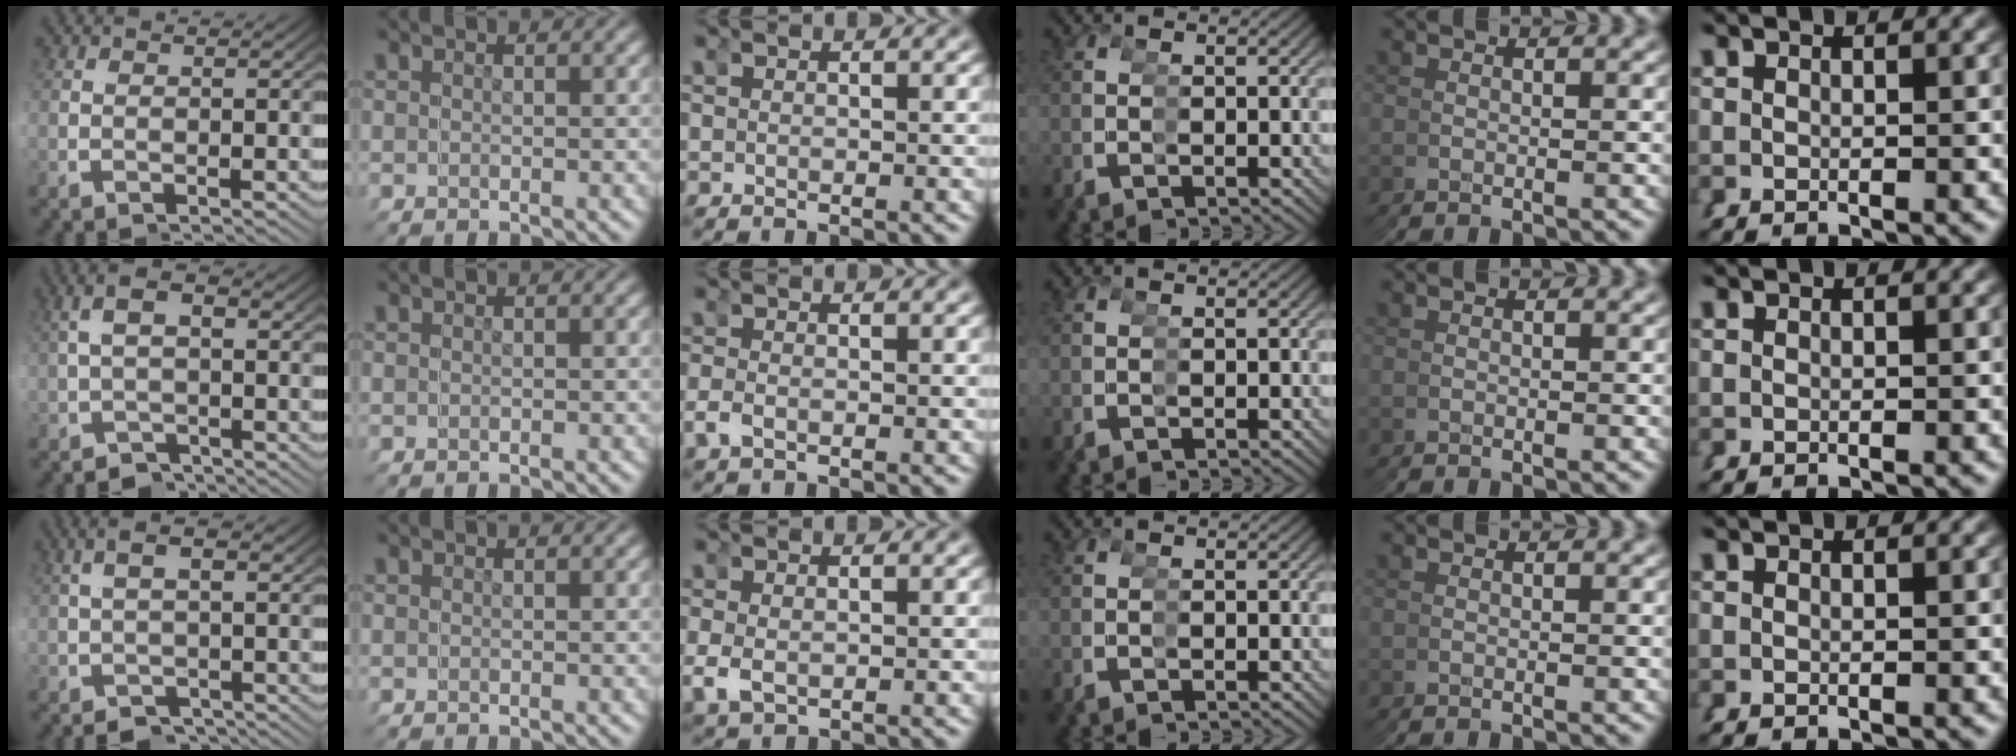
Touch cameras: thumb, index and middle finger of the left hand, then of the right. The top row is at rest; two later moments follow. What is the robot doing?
{"motion": "grasp_and_lifting", "object": "bandage"}